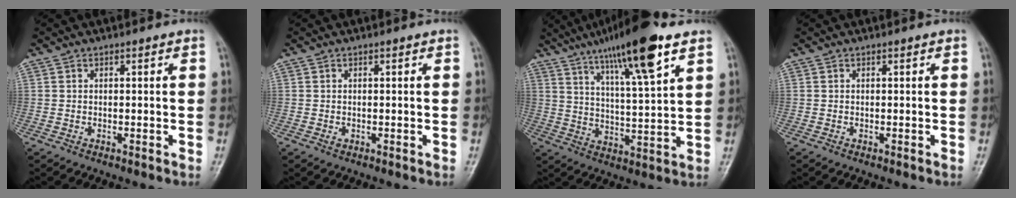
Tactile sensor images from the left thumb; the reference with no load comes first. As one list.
[{"total": 0.6, "force": [0.1, 0.4, 0.4], "torque": [-0.003, 0.001, 0.004]}, {"total": 16.9, "force": [10.4, 2.3, 13.1], "torque": [-0.209, -0.040, 0.174]}, {"total": 0.0}]